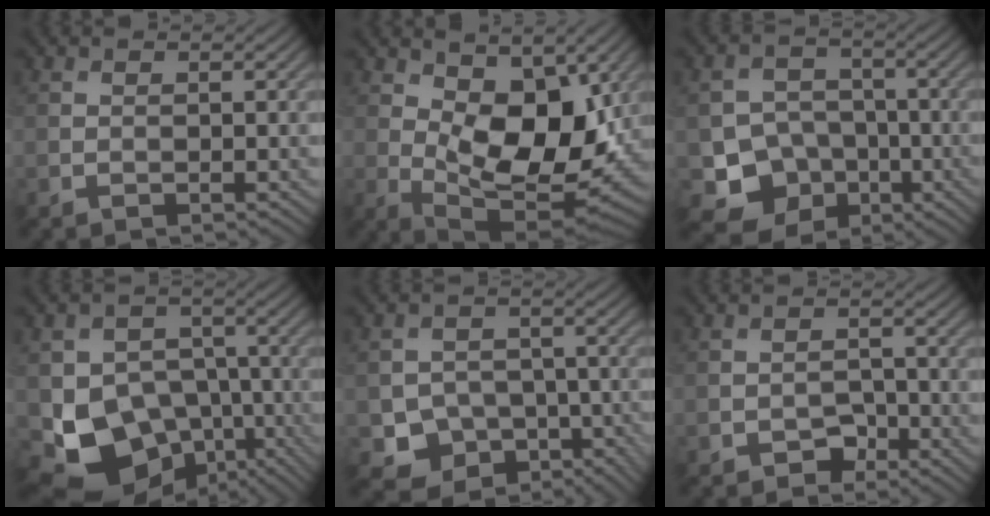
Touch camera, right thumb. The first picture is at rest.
{"total": 13.0, "force": [2.4, 6.8, 10.8], "torque": [-0.188, -0.015, 0.043]}
{"total": 8.3, "force": [-3.6, 6.8, 3.1], "torque": [-0.061, -0.024, -0.068]}
{"total": 11.3, "force": [-4.4, 8.7, 5.7], "torque": [-0.108, -0.032, -0.080]}
{"total": 7.3, "force": [-3.3, 5.9, 2.9], "torque": [-0.050, -0.022, -0.057]}
{"total": 2.2, "force": [-1.5, 1.4, 0.9], "torque": [-0.008, 0.005, -0.026]}